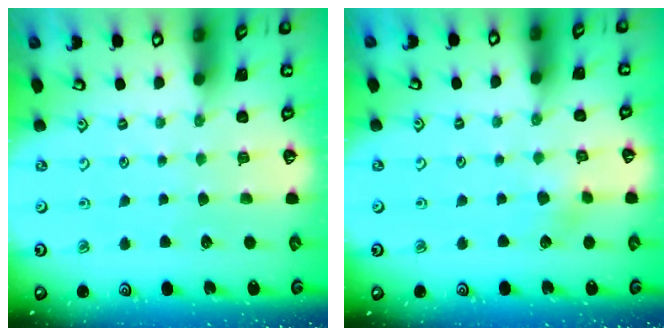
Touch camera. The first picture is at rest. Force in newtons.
{"total": 3.5, "press": 3.5, "slide": 0.3}